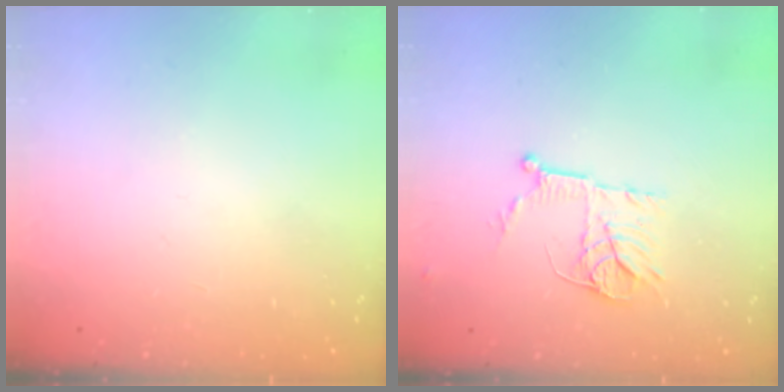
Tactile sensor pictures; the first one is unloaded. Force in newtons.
{"total": 11.2, "press": 11.1, "slide": 0.7}